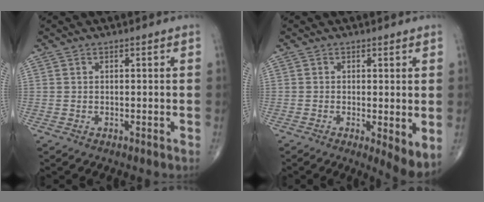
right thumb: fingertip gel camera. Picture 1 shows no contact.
{"total": 5.4, "force": [-0.6, 1.4, 5.2], "torque": [-0.081, -0.018, -0.011]}